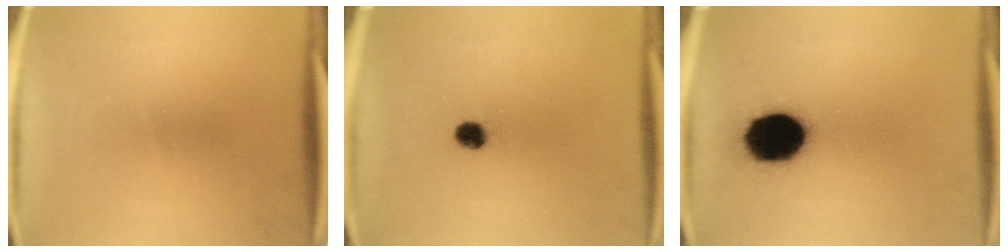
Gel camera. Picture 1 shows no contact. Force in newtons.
{"total": 3.2}
{"total": 16.9}